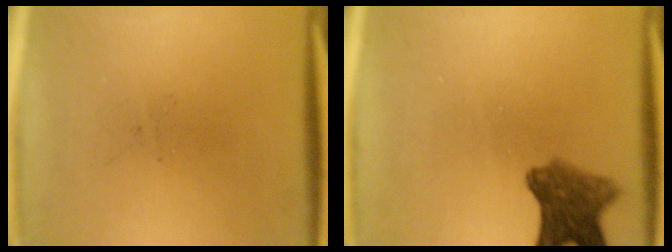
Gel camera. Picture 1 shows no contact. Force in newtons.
{"total": 6.7}